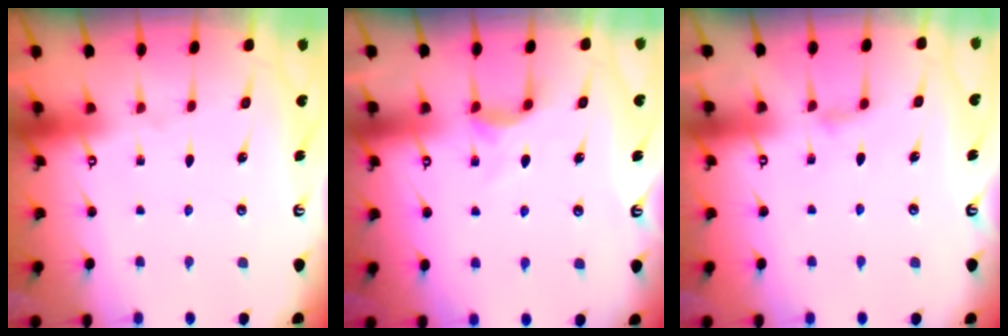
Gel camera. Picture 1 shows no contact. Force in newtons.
{"total": 5.2, "press": 5.1, "slide": 1.0}
{"total": 3.3, "press": 3.3, "slide": 0.5}